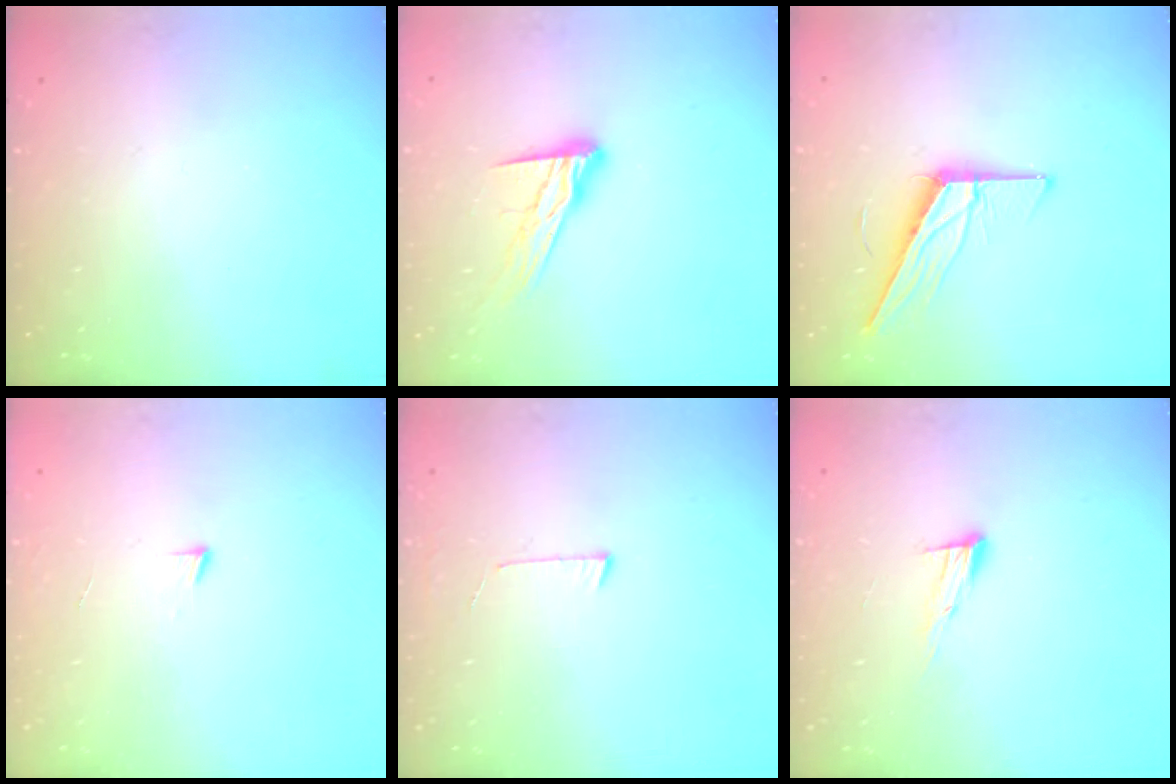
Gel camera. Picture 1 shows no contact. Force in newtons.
{"total": 11.6, "press": 11.6, "slide": 0.9}
{"total": 11.5, "press": 11.5, "slide": 0.2}
{"total": 4.3, "press": 4.2, "slide": 0.4}
{"total": 4.2, "press": 4.2, "slide": 0.4}
{"total": 8.3, "press": 8.2, "slide": 1.3}